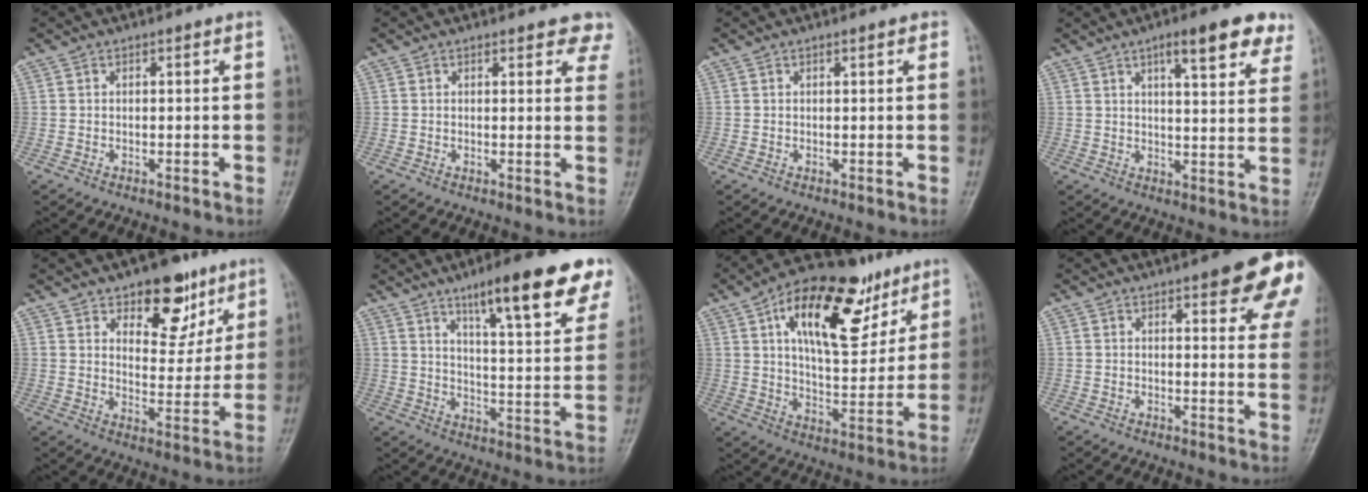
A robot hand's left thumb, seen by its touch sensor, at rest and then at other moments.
{"total": 5.7, "force": [4.5, 2.4, 2.5], "torque": [0.010, -0.015, 0.035]}
{"total": 1.0, "force": [0.6, 0.4, 0.8], "torque": [-0.009, 0.001, 0.004]}
{"total": 11.4, "force": [6.8, 3.2, 8.6], "torque": [-0.087, -0.027, 0.086]}
{"total": 12.7, "force": [7.7, 6.7, 7.6], "torque": [-0.063, -0.045, 0.116]}
{"total": 19.1, "force": [12.3, 3.8, 14.2], "torque": [-0.165, -0.050, 0.179]}
{"total": 22.4, "force": [11.1, 10.6, 16.4], "torque": [-0.216, -0.027, 0.182]}
{"total": 15.2, "force": [8.3, 4.3, 12.0], "torque": [-0.124, -0.029, 0.092]}